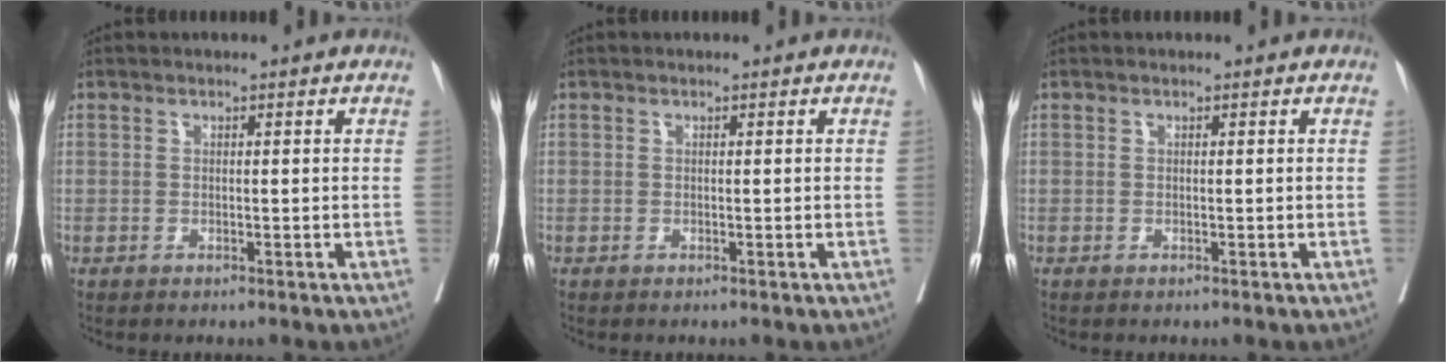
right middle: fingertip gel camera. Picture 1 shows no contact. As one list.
[{"total": 0.0}, {"total": 0.0}]